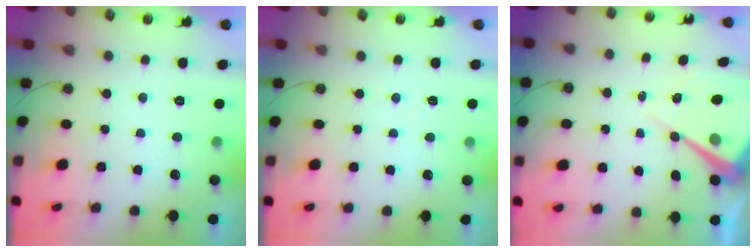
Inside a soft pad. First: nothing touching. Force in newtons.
{"total": 2.0, "press": 2.0, "slide": 0.3}
{"total": 10.9, "press": 10.9, "slide": 0.8}